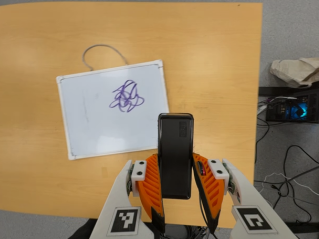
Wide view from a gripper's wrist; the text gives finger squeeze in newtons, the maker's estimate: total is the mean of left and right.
{"total": 3.8, "left": 2.2, "right": 5.4}